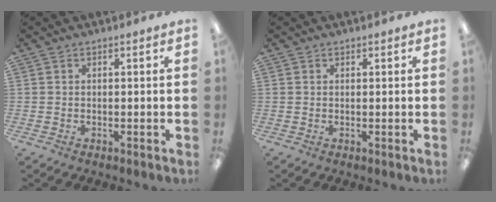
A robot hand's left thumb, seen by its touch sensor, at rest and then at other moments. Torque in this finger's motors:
{"motor_torque": [0.08, 0.00, 0.24, -0.03, 0.02]}